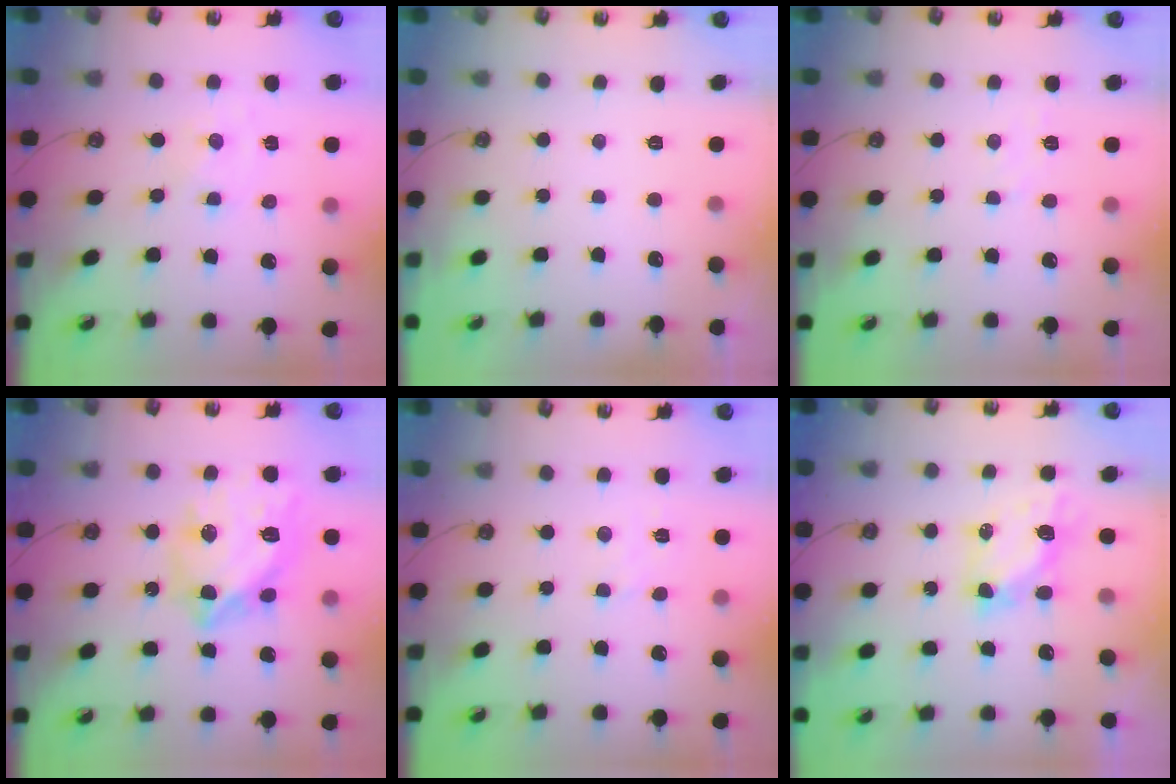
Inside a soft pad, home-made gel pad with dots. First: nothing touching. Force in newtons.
{"total": 0.0}
{"total": 4.7, "press": 4.6, "slide": 0.6}
{"total": 18.5, "press": 18.4, "slide": 2.1}
{"total": 2.6, "press": 2.6, "slide": 0.4}
{"total": 6.0, "press": 6.0, "slide": 0.3}